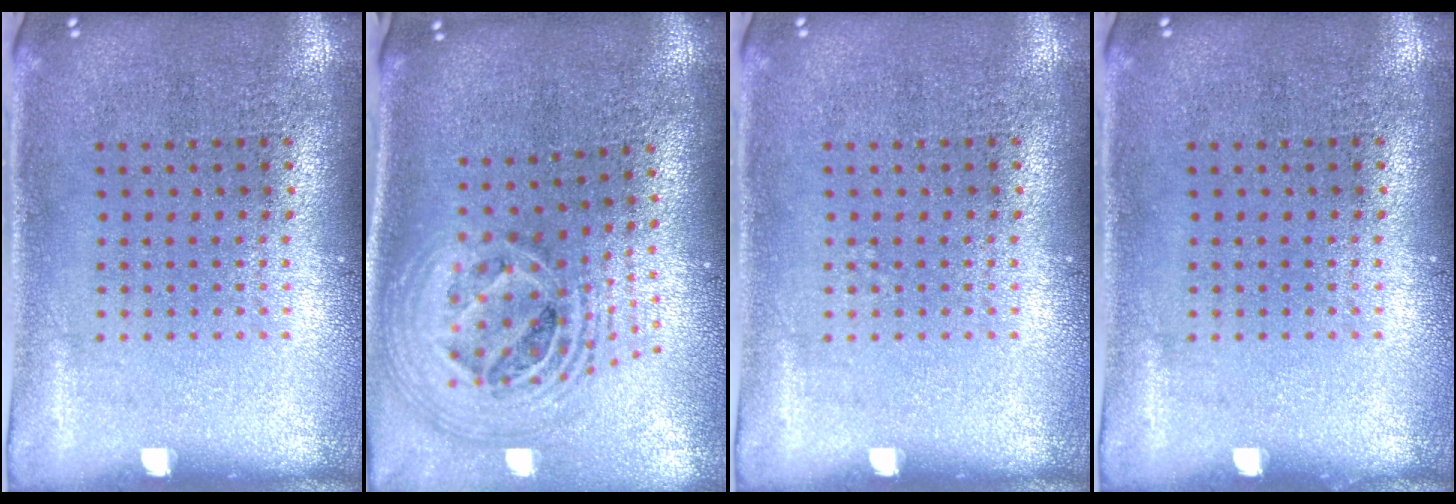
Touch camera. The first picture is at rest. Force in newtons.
{"total": 2.6, "press": 1.9, "slide": 1.8}
{"total": 0.0}
{"total": 0.0}